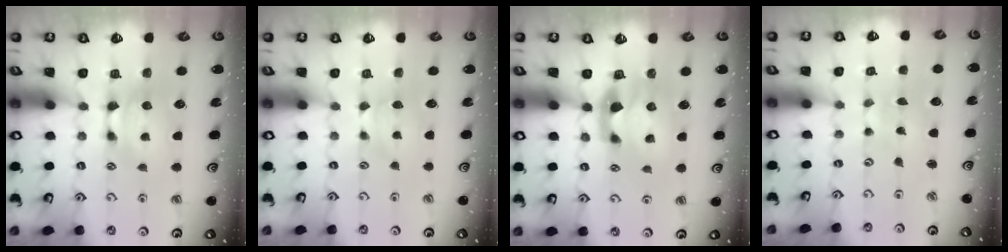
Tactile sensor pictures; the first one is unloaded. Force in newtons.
{"total": 2.3, "press": 2.2, "slide": 0.6}
{"total": 2.8, "press": 2.5, "slide": 1.3}
{"total": 5.2, "press": 5.2, "slide": 0.2}